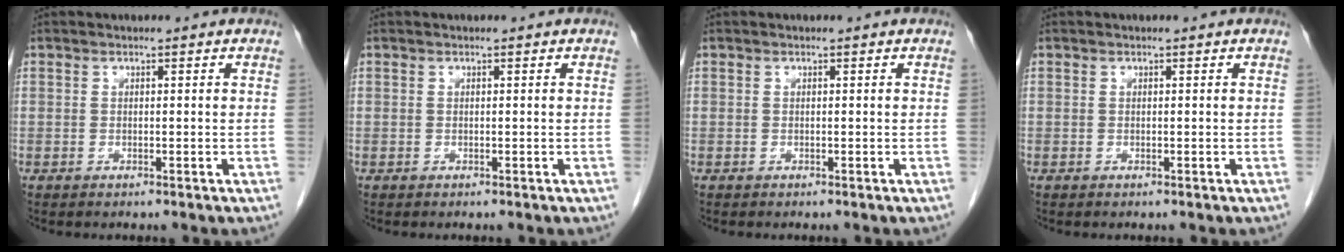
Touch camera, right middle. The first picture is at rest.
{"total": 0.0}
{"total": 0.0}
{"total": 0.0}